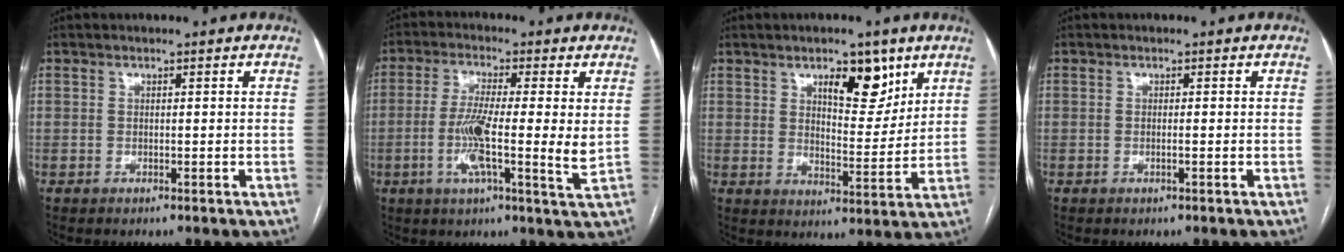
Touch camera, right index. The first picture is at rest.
{"total": 10.0, "force": [-0.6, 0.5, 10.0], "torque": [-0.182, -0.010, -0.025]}
{"total": 8.2, "force": [4.8, 3.2, 5.8], "torque": [-0.080, -0.004, 0.076]}
{"total": 0.5, "force": [-0.3, -0.1, 0.5], "torque": [-0.010, 0.001, -0.005]}